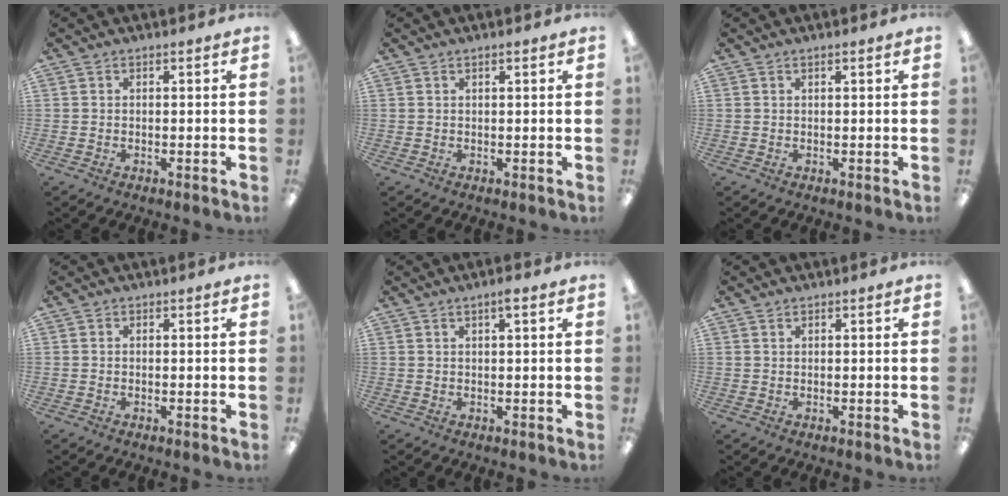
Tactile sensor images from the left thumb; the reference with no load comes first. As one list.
[{"total": 1.1, "force": [0.7, 0.2, 0.7], "torque": [-0.015, 0.001, 0.012]}, {"total": 0.8, "force": [0.6, 0.1, 0.6], "torque": [-0.012, 0.001, 0.010]}, {"total": 0.0}, {"total": 2.2, "force": [1.4, 0.3, 1.7], "torque": [-0.028, 0.000, 0.022]}, {"total": 0.7, "force": [0.6, 0.2, 0.3], "torque": [-0.006, 0.001, 0.010]}]